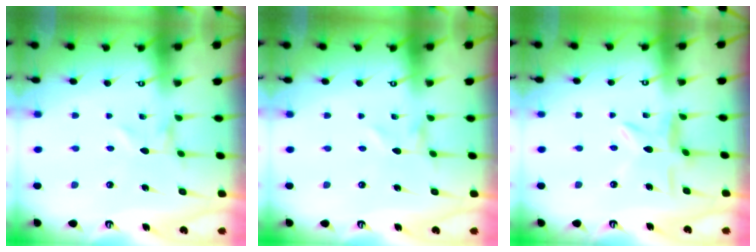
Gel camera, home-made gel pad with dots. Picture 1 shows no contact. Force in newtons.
{"total": 0.0}
{"total": 8.7, "press": 8.7, "slide": 0.6}